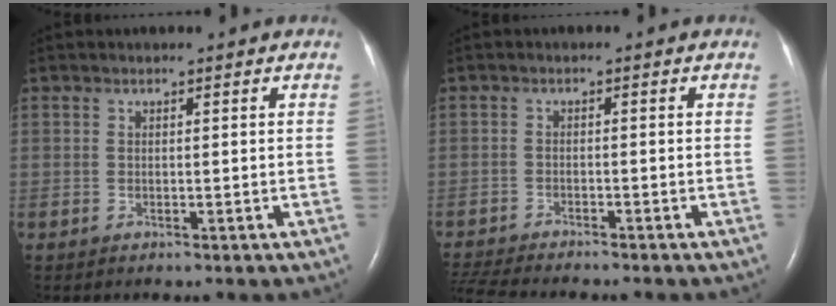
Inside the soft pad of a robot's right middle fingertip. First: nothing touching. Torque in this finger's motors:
{"motor_torque": [0.59, -0.67, 0.22, 0.07]}